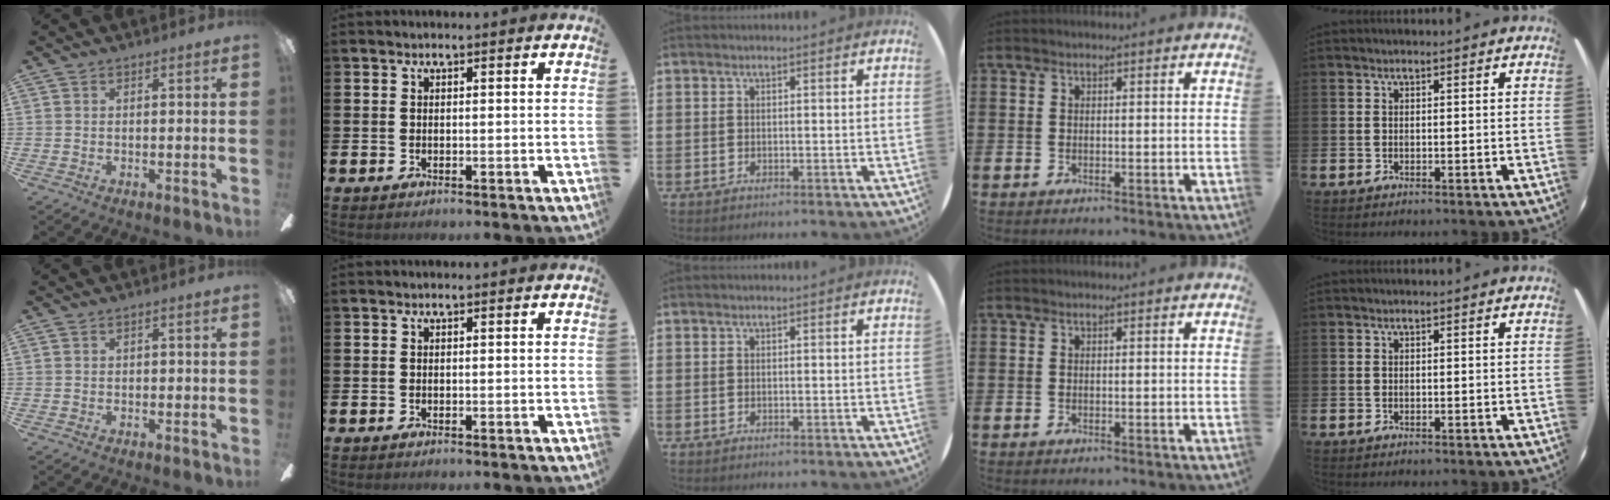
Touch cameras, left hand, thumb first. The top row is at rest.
{"thumb": {"total": 0.6, "force": [-0.1, 0.4, 0.4], "torque": [-0.007, 0.003, -0.003]}}